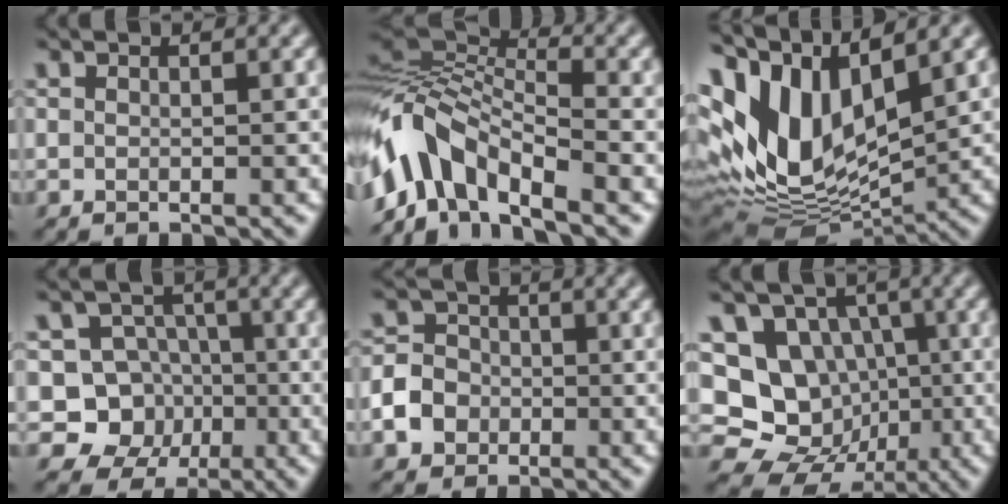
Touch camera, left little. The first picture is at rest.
{"total": 8.4, "force": [-5.1, 3.7, 5.5], "torque": [-0.095, 0.016, -0.112]}
{"total": 13.2, "force": [4.1, 7.0, 10.4], "torque": [-0.224, 0.006, 0.074]}
{"total": 7.5, "force": [-1.7, 6.9, 2.2], "torque": [-0.027, 0.016, -0.059]}
{"total": 3.9, "force": [-1.4, 3.3, 1.4], "torque": [-0.022, 0.002, -0.035]}
{"total": 14.3, "force": [-0.9, 13.2, 5.4], "torque": [-0.132, 0.029, -0.022]}